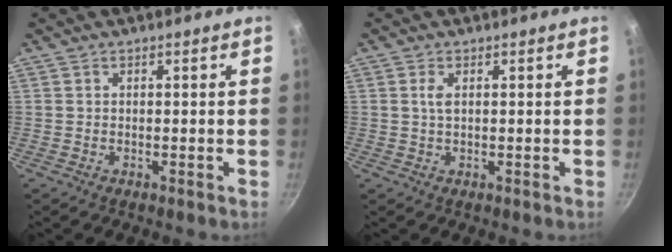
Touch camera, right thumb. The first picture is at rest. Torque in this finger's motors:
{"motor_torque": [-0.38, 0.32, -0.17, 0.04, 0.10]}